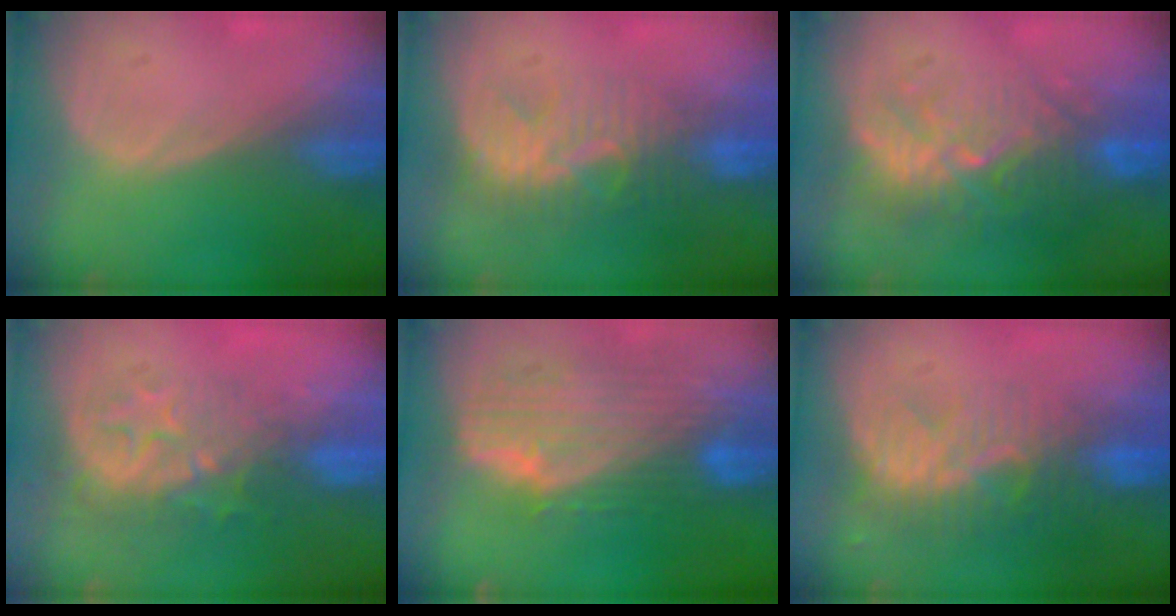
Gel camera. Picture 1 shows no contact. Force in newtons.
{"total": 7.7, "press": 7.3, "slide": 2.3}
{"total": 9.4, "press": 9.0, "slide": 2.7}
{"total": 9.2, "press": 7.9, "slide": 4.7}
{"total": 10.8, "press": 9.3, "slide": 5.5}
{"total": 8.4, "press": 7.6, "slide": 3.5}